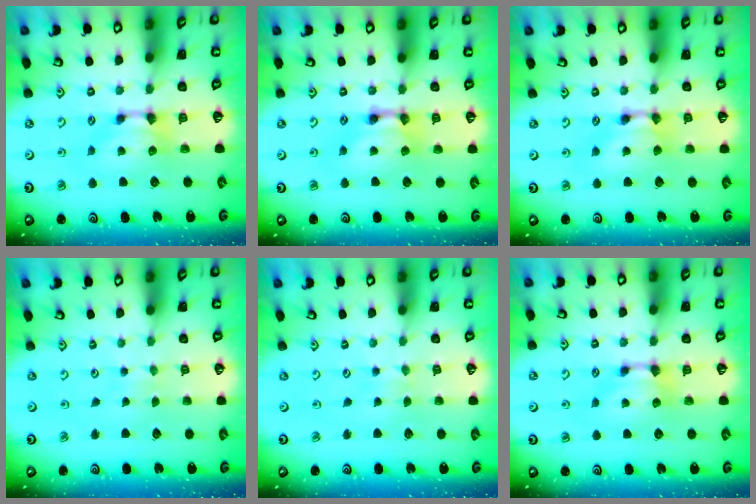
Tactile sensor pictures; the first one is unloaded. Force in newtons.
{"total": 2.5, "press": 2.5, "slide": 0.1}
{"total": 1.4, "press": 1.4, "slide": 0.1}
{"total": 3.8, "press": 3.8, "slide": 0.2}
{"total": 3.5, "press": 3.5, "slide": 0.1}
{"total": 0.0}